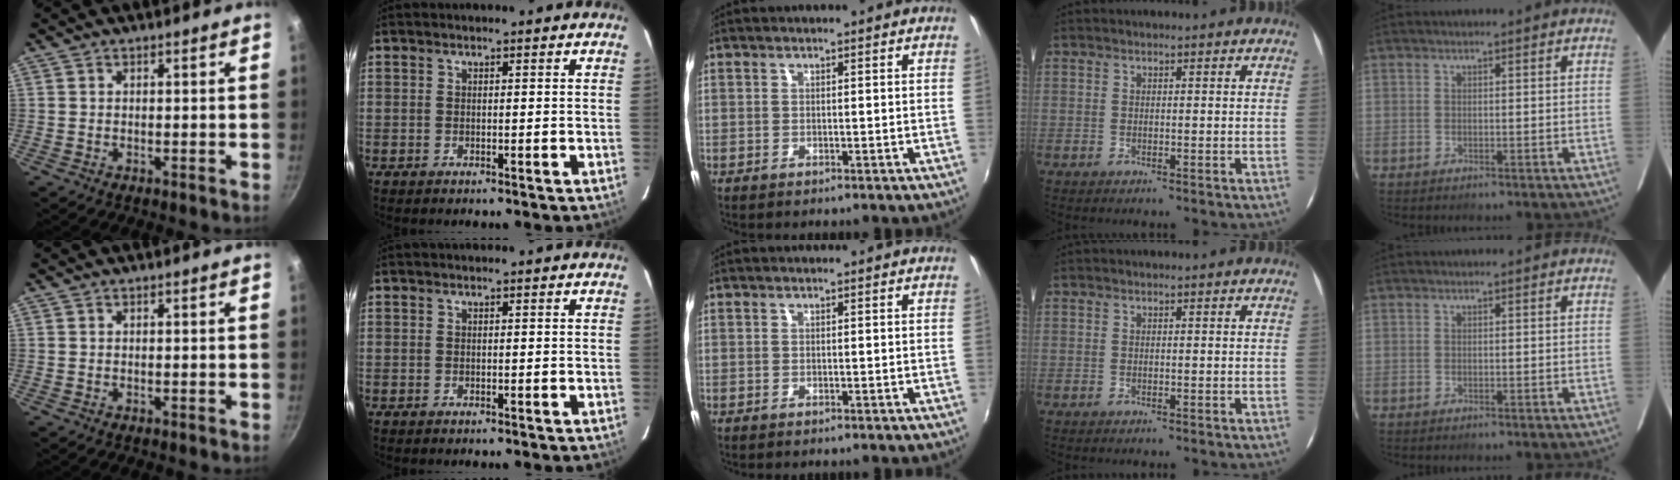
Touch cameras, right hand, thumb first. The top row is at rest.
{}